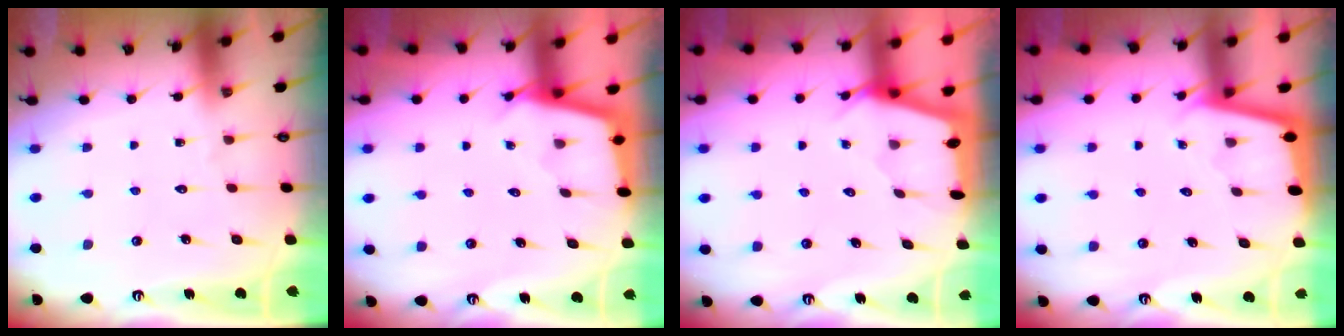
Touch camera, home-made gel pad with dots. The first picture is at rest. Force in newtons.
{"total": 2.4, "press": 2.4, "slide": 0.2}
{"total": 2.3, "press": 2.3, "slide": 0.3}
{"total": 2.8, "press": 2.8, "slide": 0.2}